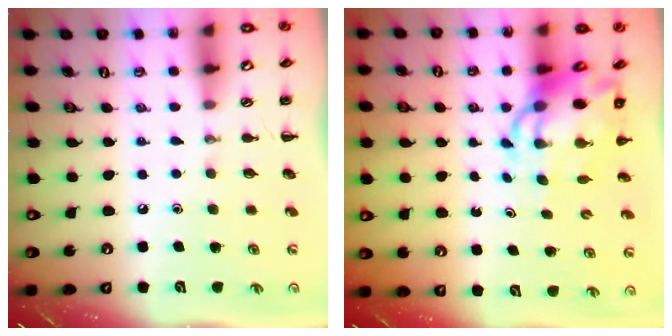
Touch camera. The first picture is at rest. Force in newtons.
{"total": 10.0, "press": 9.6, "slide": 2.7}